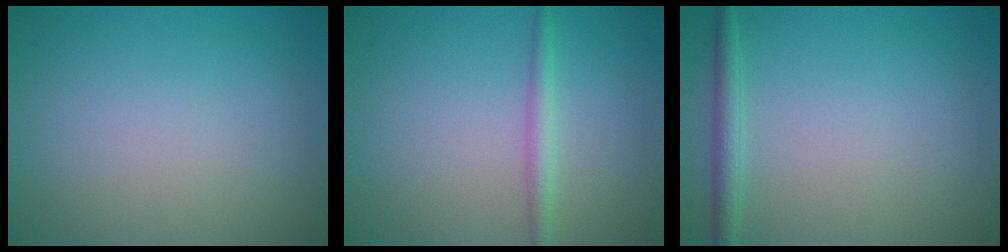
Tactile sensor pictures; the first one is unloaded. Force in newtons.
{"total": 1.7, "press": 1.7, "slide": 0.1}
{"total": 1.8, "press": 1.8, "slide": 0.1}